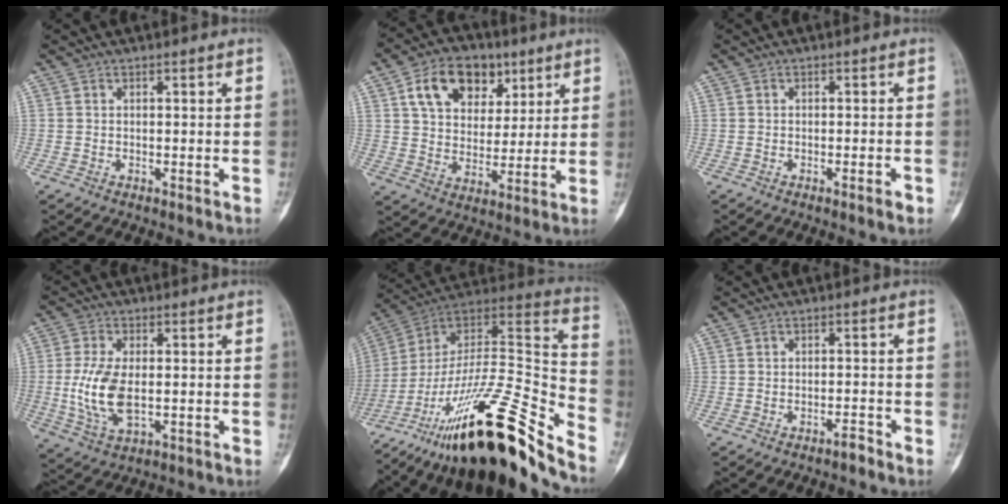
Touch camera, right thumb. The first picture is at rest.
{"total": 14.6, "force": [6.6, 10.1, 8.2], "torque": [-0.103, -0.012, 0.113]}
{"total": 1.8, "force": [-1.0, 0.3, 1.4], "torque": [-0.026, 0.000, -0.013]}
{"total": 9.9, "force": [-0.8, 5.0, 8.5], "torque": [-0.181, -0.008, -0.011]}
{"total": 33.8, "force": [-22.7, 7.7, 23.8], "torque": [-0.335, 0.080, -0.373]}
{"total": 1.7, "force": [-1.5, 0.4, 0.8], "torque": [-0.015, 0.013, -0.024]}